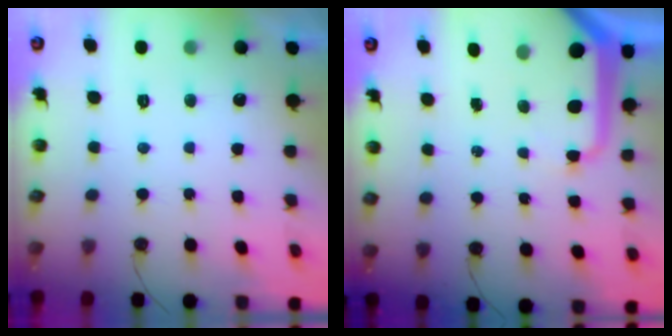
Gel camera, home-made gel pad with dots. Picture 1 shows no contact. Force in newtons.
{"total": 12.4, "press": 12.4, "slide": 1.3}